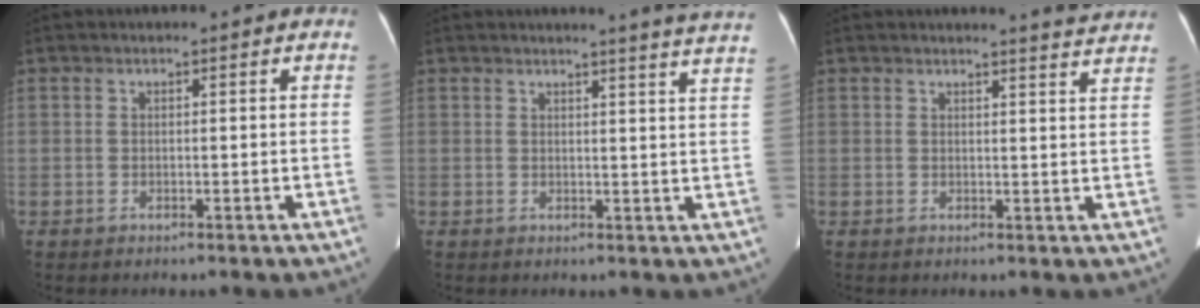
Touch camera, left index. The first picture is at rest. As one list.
[{"total": 9.2, "force": [8.5, -1.4, 3.1], "torque": [-0.033, -0.045, 0.073]}, {"total": 4.2, "force": [4.1, -0.7, 0.6], "torque": [-0.016, -0.014, 0.035]}]